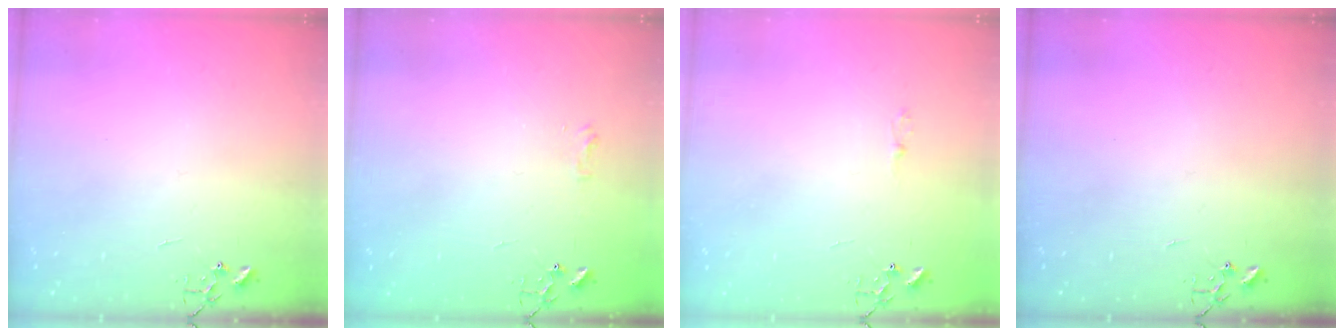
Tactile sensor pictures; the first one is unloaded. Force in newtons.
{"total": 6.0, "press": 6.0, "slide": 0.6}
{"total": 2.5, "press": 2.5, "slide": 0.3}
{"total": 0.0}